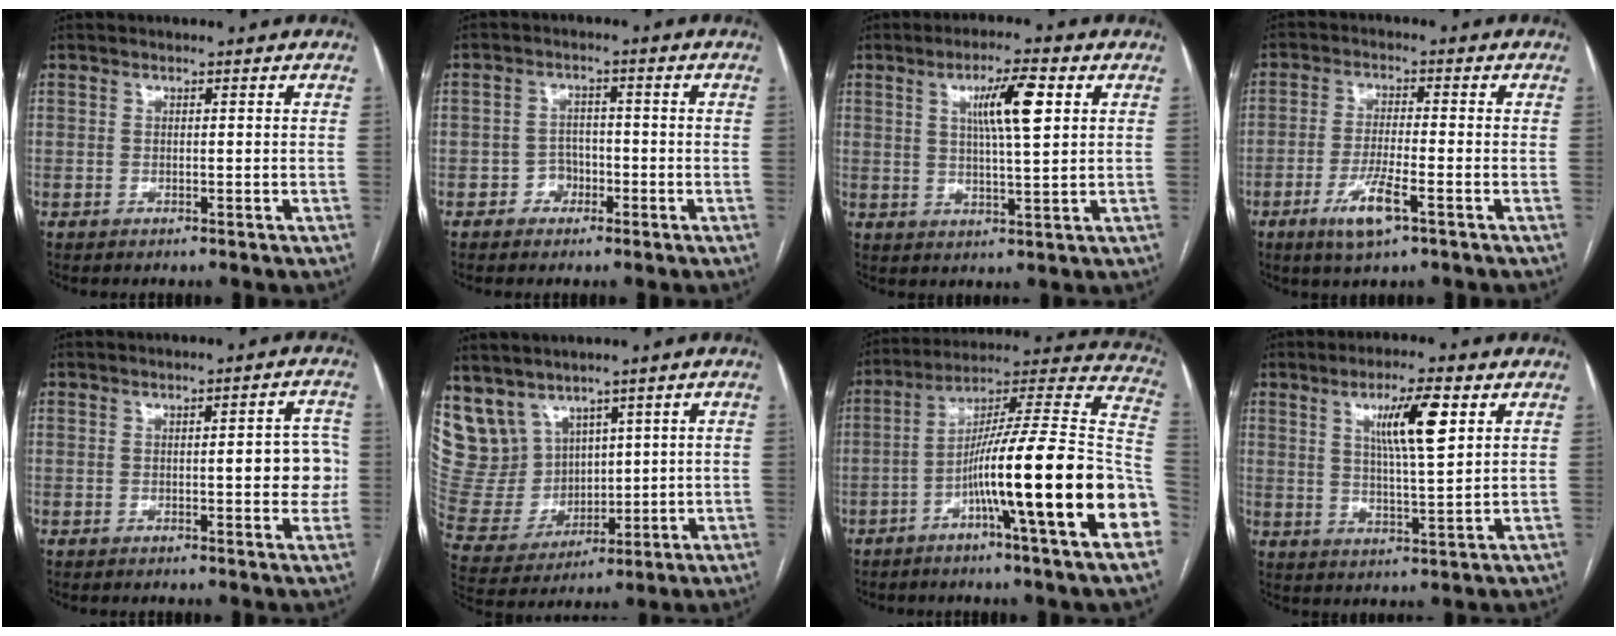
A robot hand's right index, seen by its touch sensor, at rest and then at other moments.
{"total": 3.0, "force": [-1.4, 2.5, 0.6], "torque": [0.000, 0.011, -0.026]}
{"total": 8.0, "force": [2.7, 0.8, 7.5], "torque": [-0.131, 0.006, 0.045]}
{"total": 6.6, "force": [-3.3, 0.8, 5.6], "torque": [-0.110, -0.012, -0.059]}
{"total": 5.7, "force": [0.0, 1.7, 5.4], "torque": [-0.056, 0.011, -0.003]}
{"total": 12.0, "force": [7.8, 8.7, 2.8], "torque": [-0.082, 0.040, 0.187]}
{"total": 25.0, "force": [-7.7, 0.0, 23.8], "torque": [-0.289, 0.004, -0.129]}
{"total": 8.8, "force": [3.6, 0.8, 8.0], "torque": [-0.139, 0.001, 0.061]}